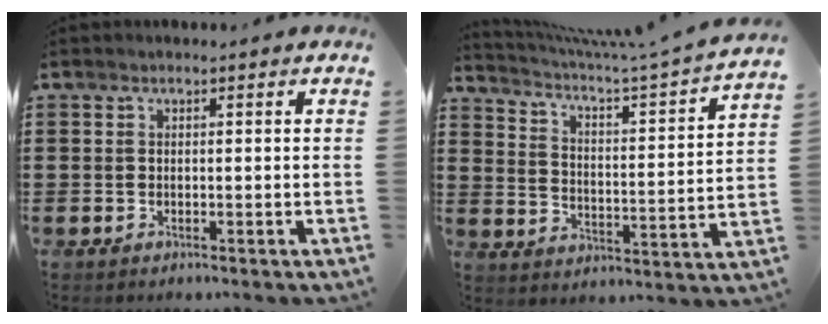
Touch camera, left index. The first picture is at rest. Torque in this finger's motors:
{"motor_torque": [0.01, 0.04, 0.01, 0.06]}